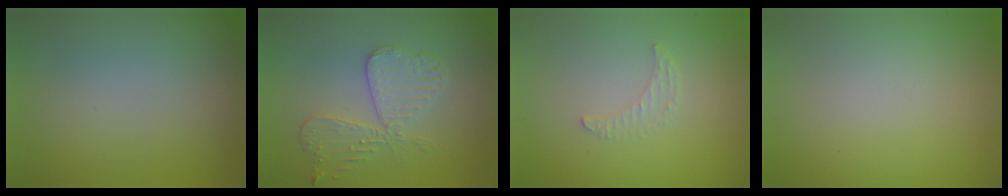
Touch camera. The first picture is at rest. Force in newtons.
{"total": 4.0, "press": 3.7, "slide": 1.5}
{"total": 1.1, "press": 1.1, "slide": 0.3}
{"total": 0.0}